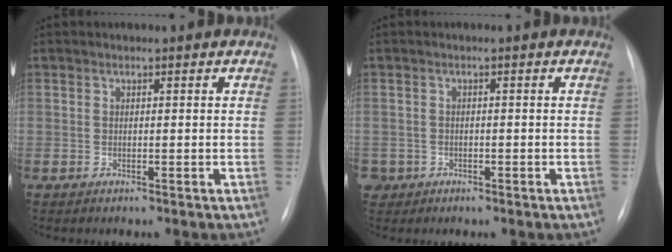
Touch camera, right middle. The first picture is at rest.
{"total": 2.3, "force": [-1.0, 2.1, 0.1], "torque": [0.001, 0.007, -0.015]}